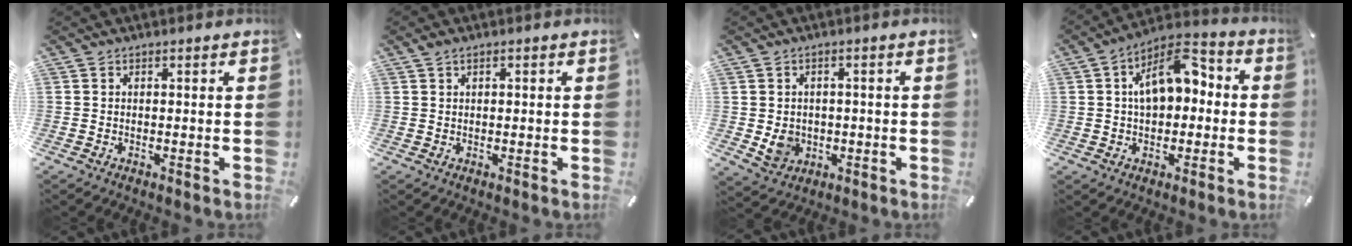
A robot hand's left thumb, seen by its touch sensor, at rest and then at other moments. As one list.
[{"total": 1.3, "force": [0.7, 0.8, 0.8], "torque": [-0.018, 0.002, 0.012]}, {"total": 5.1, "force": [-0.5, 4.8, 1.8], "torque": [-0.019, -0.001, -0.008]}, {"total": 11.1, "force": [1.6, 7.2, 8.3], "torque": [-0.123, 0.004, 0.028]}]